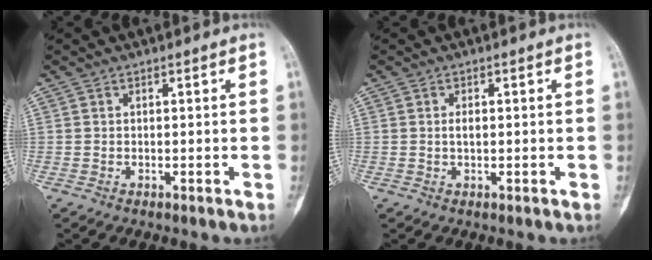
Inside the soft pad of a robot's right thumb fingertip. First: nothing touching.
{"total": 1.3, "force": [0.1, 0.7, 1.1], "torque": [-0.022, 0.000, 0.002]}